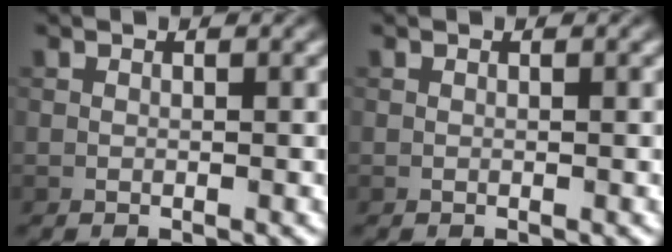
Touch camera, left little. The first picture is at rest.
{"total": 0.0}